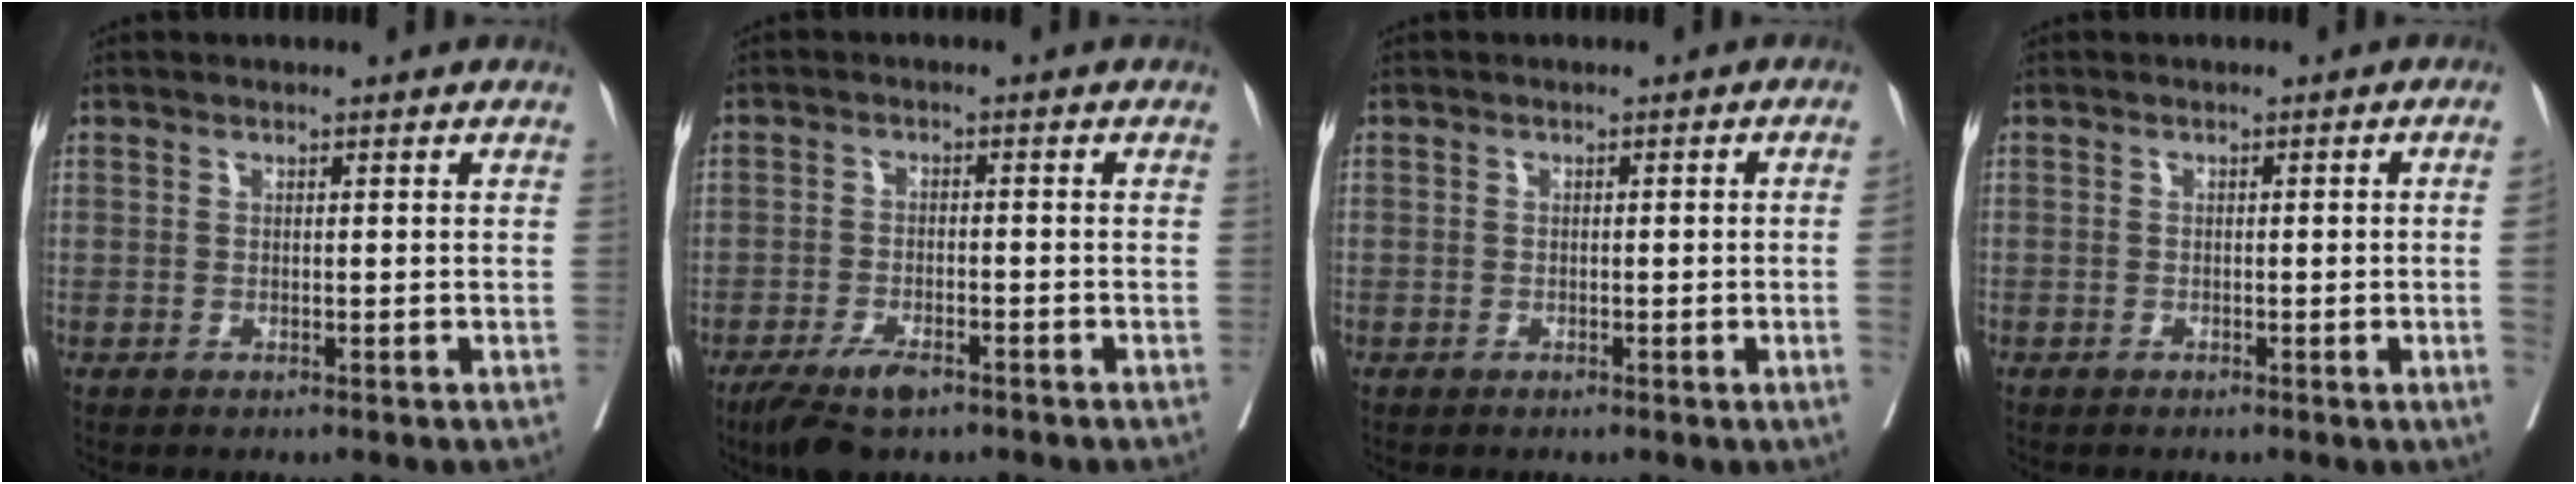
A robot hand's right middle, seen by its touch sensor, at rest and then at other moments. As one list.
[{"total": 6.1, "force": [-4.2, 2.0, 3.9], "torque": [-0.072, -0.008, -0.072]}, {"total": 2.2, "force": [-0.4, -0.4, 2.1], "torque": [-0.033, 0.003, -0.002]}, {"total": 2.6, "force": [-0.5, -1.0, 2.3], "torque": [-0.031, -0.004, -0.006]}]